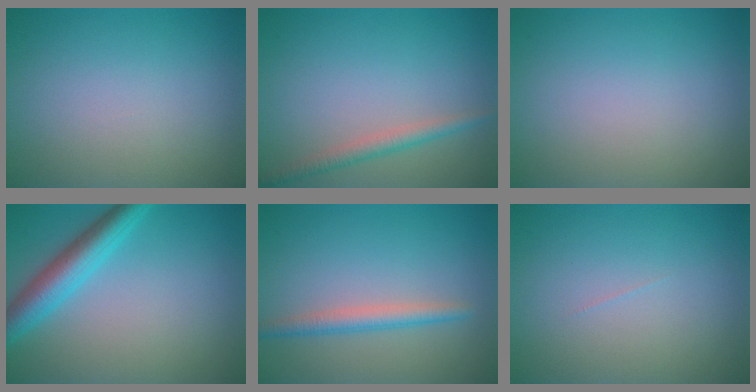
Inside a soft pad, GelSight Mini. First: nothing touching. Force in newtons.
{"total": 1.9, "press": 1.9, "slide": 0.0}
{"total": 0.0}
{"total": 4.7, "press": 4.7, "slide": 0.1}
{"total": 2.3, "press": 2.3, "slide": 0.1}
{"total": 0.0}